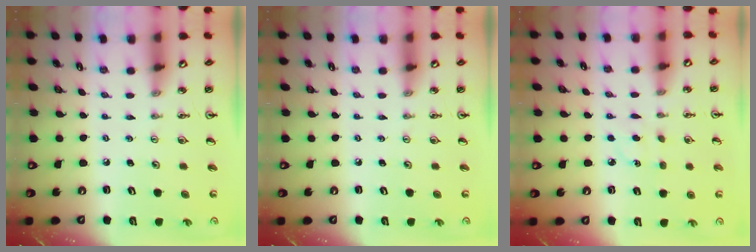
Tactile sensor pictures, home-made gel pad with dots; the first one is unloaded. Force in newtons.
{"total": 0.0}
{"total": 3.9, "press": 3.8, "slide": 0.4}